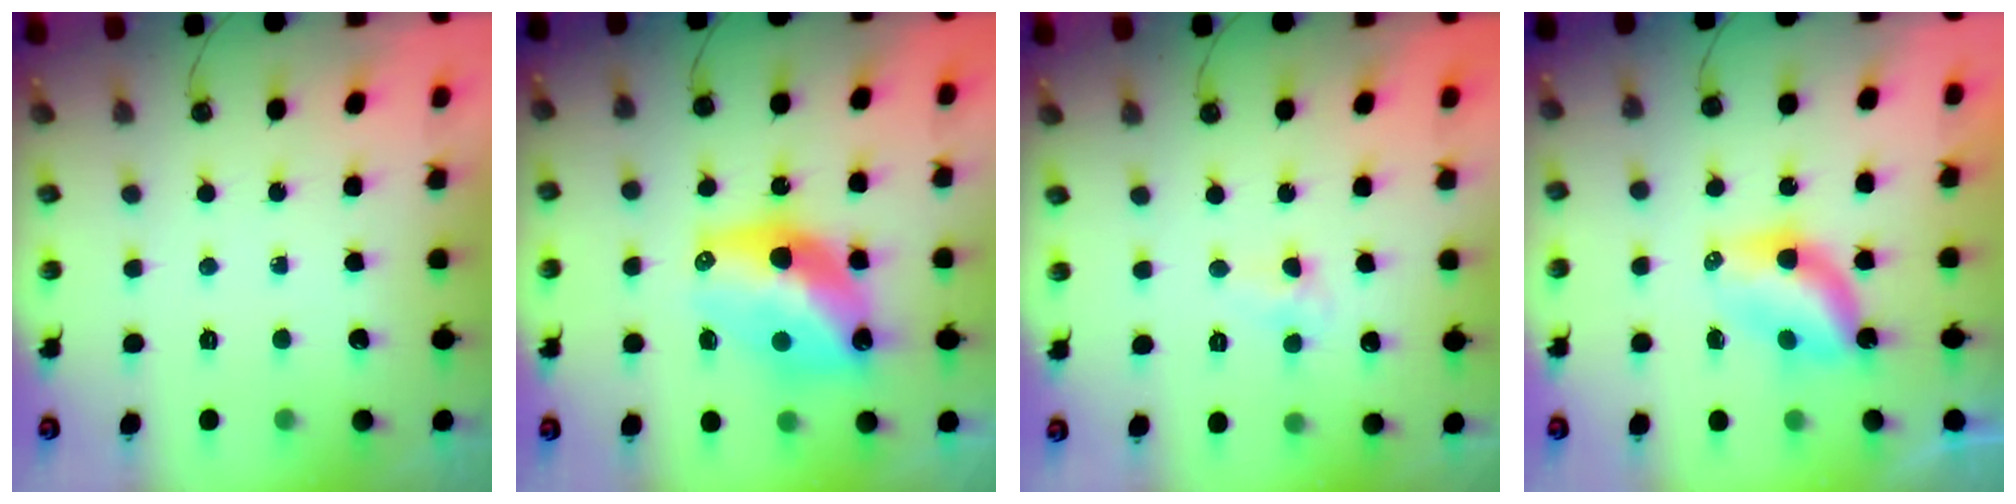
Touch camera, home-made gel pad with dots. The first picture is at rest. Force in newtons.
{"total": 15.7, "press": 15.6, "slide": 1.2}
{"total": 4.2, "press": 4.1, "slide": 0.6}
{"total": 6.7, "press": 6.7, "slide": 0.3}